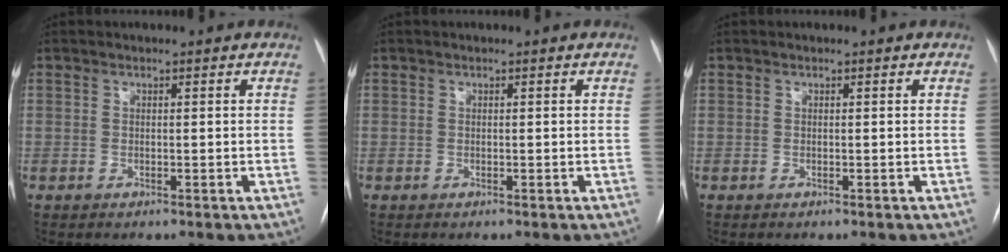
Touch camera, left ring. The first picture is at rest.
{"total": 0.0}
{"total": 0.0}